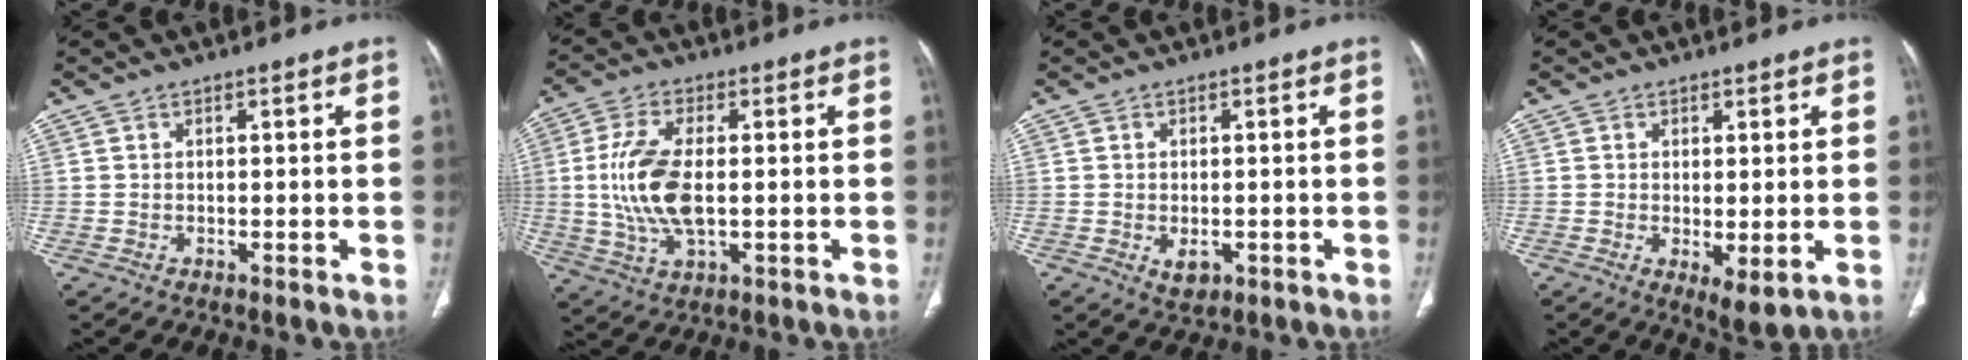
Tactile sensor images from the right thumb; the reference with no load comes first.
{"total": 11.8, "force": [0.0, 5.4, 10.5], "torque": [-0.229, -0.003, 0.004]}
{"total": 3.0, "force": [-0.9, 1.9, 2.2], "torque": [-0.029, -0.001, -0.006]}
{"total": 4.4, "force": [-0.8, 1.6, 4.0], "torque": [-0.067, -0.018, -0.007]}